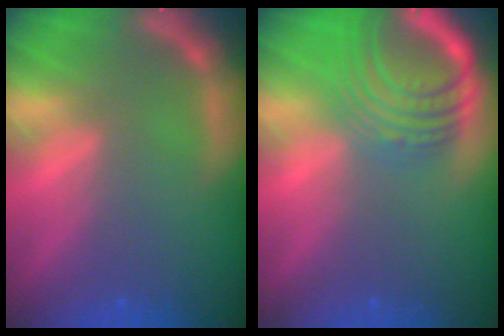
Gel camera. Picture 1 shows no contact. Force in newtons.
{"total": 9.1}